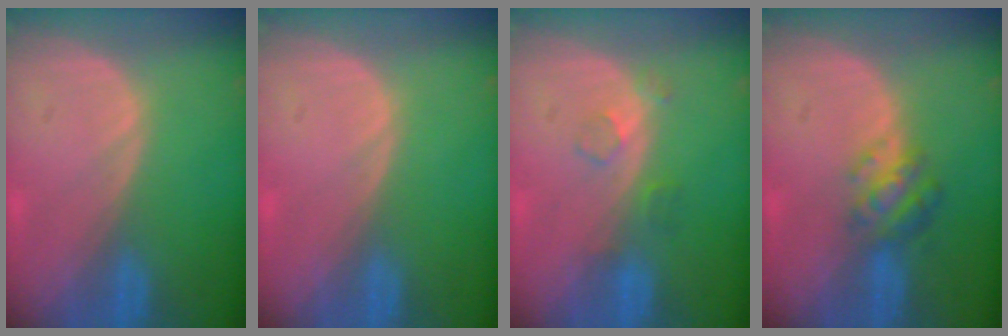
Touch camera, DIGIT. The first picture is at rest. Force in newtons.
{"total": 0.0}
{"total": 2.5, "press": 2.5, "slide": 0.3}
{"total": 4.8, "press": 4.5, "slide": 1.7}